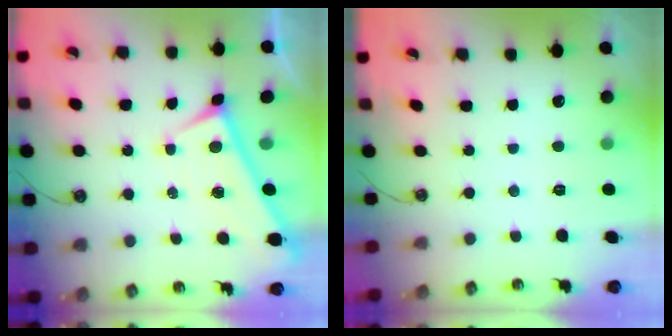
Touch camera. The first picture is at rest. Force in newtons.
{"total": 0.0}